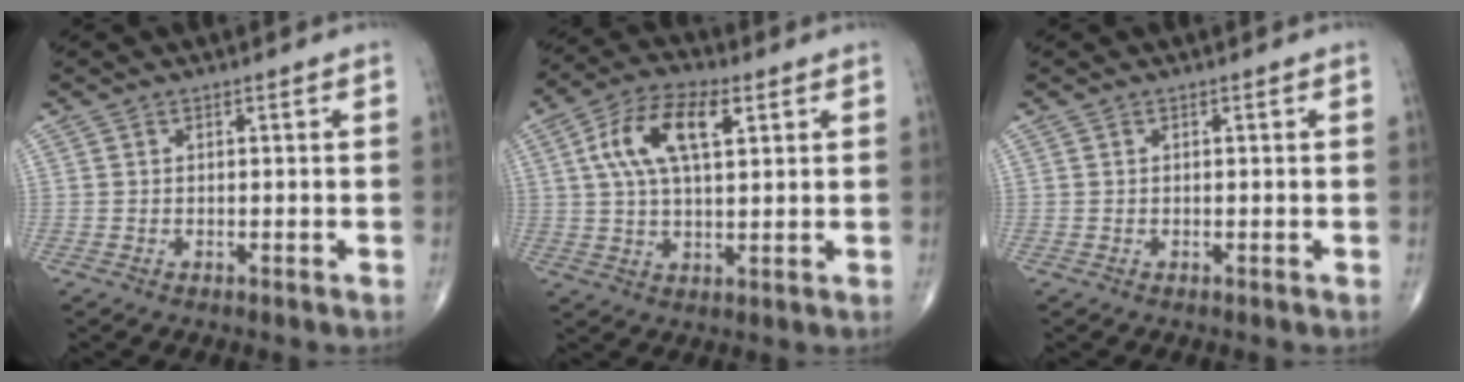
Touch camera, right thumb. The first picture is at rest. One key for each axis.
{"total": 12.0, "fx": 3.9, "fy": 5.5, "fz": 10.0, "tx": -0.189, "ty": 0.012, "tz": 0.067}
{"total": 0.0}